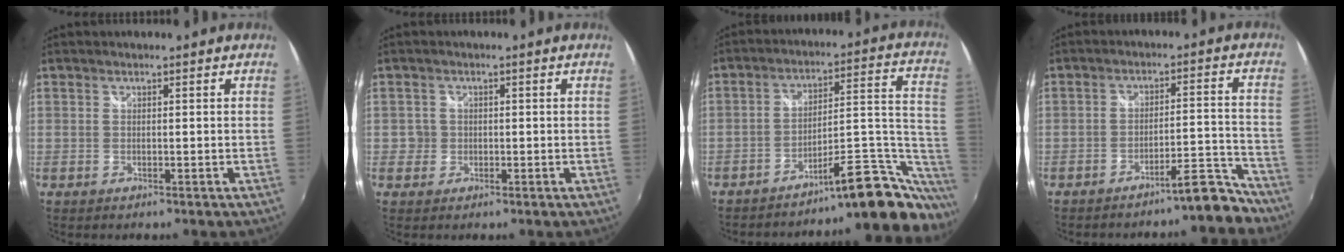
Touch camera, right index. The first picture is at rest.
{"total": 2.2, "force": [-0.3, 2.2, 0.1], "torque": [-0.001, 0.002, -0.007]}
{"total": 20.1, "force": [-17.5, 3.6, 9.2], "torque": [-0.088, 0.029, -0.247]}
{"total": 8.0, "force": [-7.3, 1.3, 3.1], "torque": [-0.030, 0.033, -0.095]}